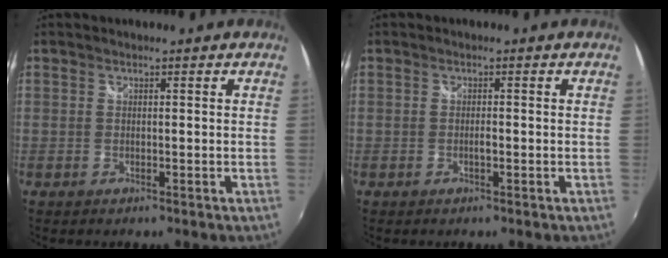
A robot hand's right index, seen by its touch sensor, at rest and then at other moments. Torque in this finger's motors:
{"motor_torque": [0.48, -0.04, 0.17, 0.04]}